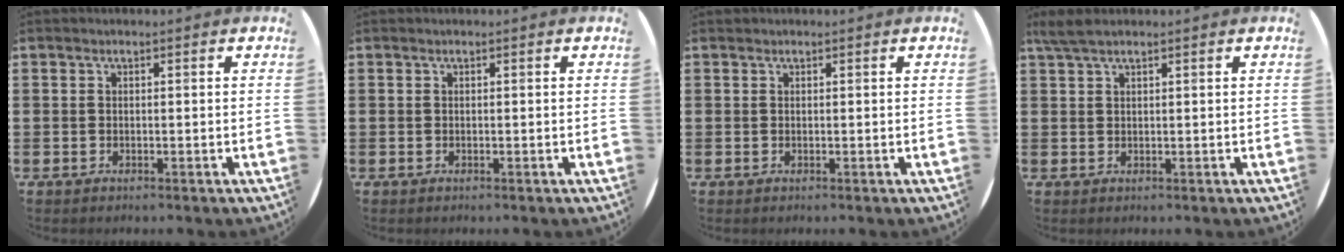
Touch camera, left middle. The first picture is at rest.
{"total": 0.0}
{"total": 0.0}
{"total": 2.5, "force": [1.9, 0.4, 1.6], "torque": [-0.033, 0.004, 0.033]}